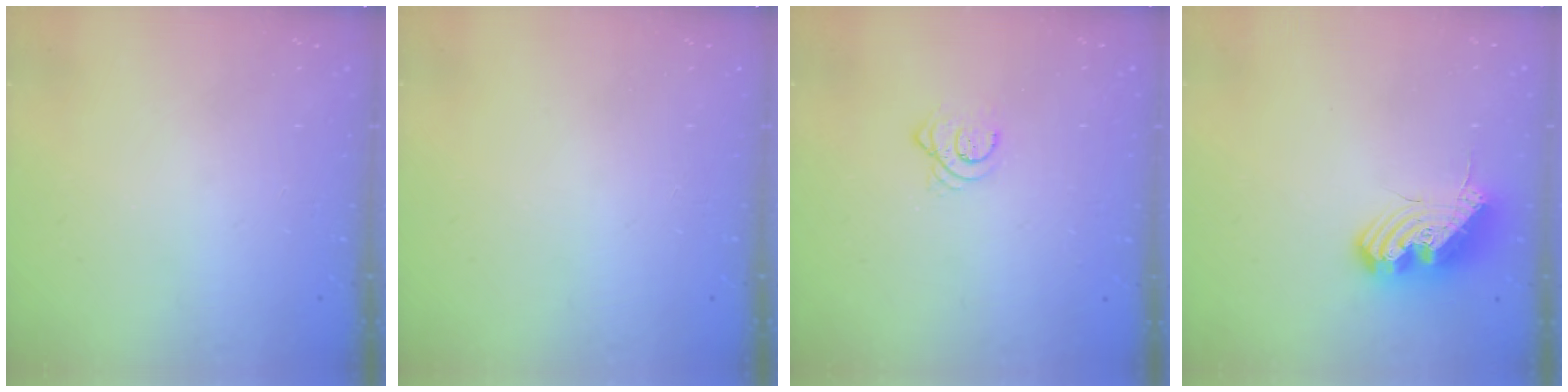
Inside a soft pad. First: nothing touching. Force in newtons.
{"total": 0.0}
{"total": 5.2, "press": 5.1, "slide": 0.5}
{"total": 14.1, "press": 14.1, "slide": 0.5}